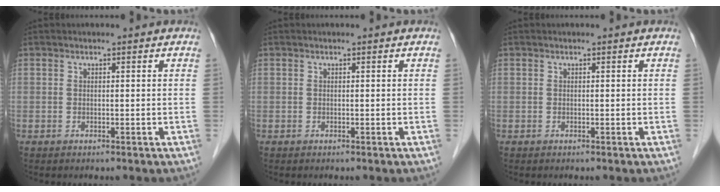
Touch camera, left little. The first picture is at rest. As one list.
[{"total": 0.0}, {"total": 0.0}]